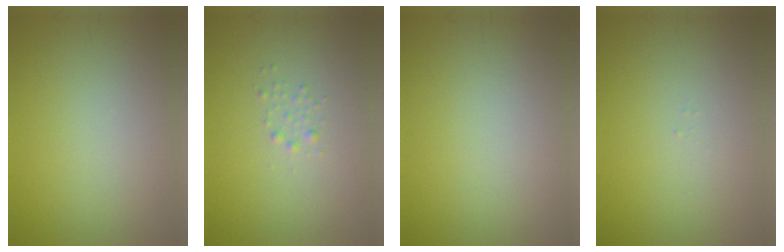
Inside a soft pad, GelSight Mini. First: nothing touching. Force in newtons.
{"total": 0.8, "press": 0.8, "slide": 0.1}
{"total": 0.0}
{"total": 0.0}